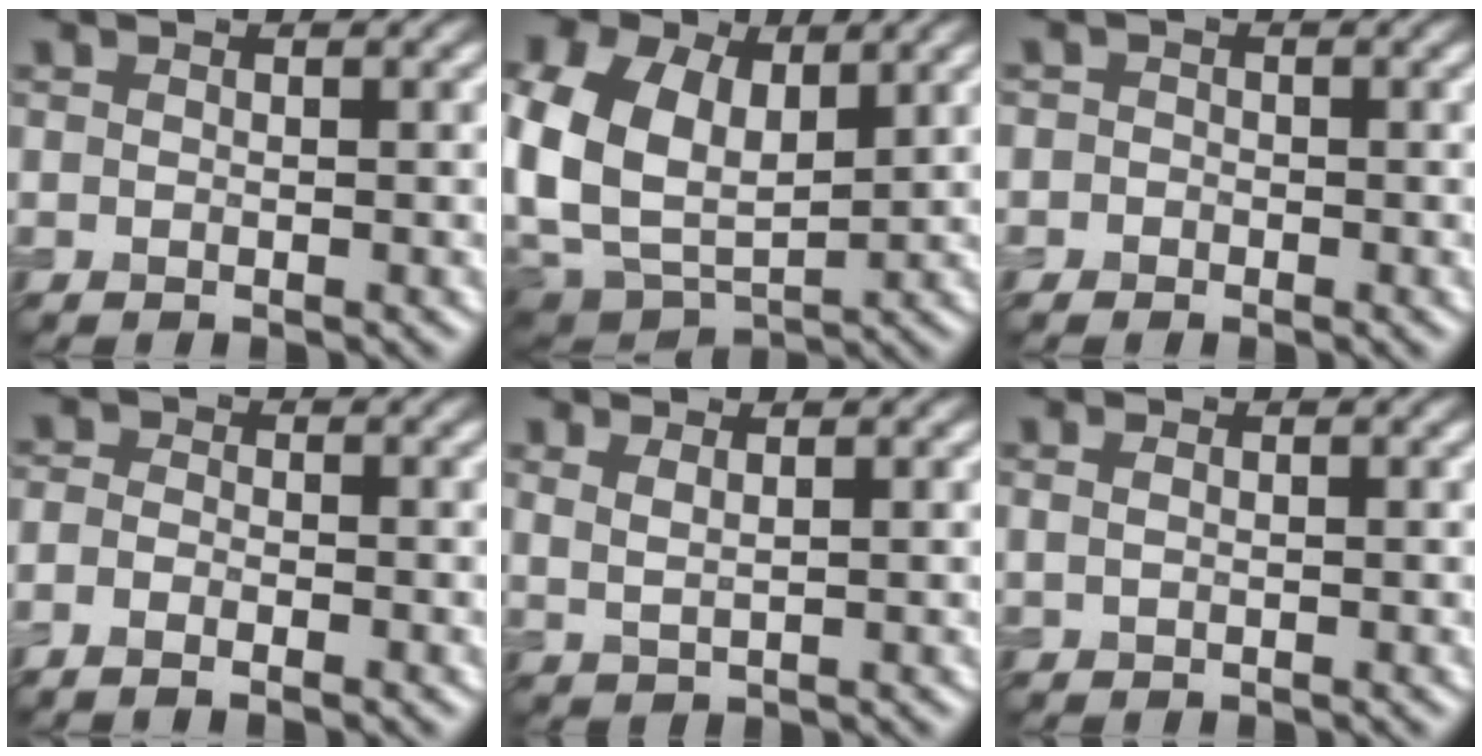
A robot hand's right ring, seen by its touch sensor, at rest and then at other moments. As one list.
[{"total": 14.9, "force": [3.0, 10.5, 10.1], "torque": [-0.227, 0.020, 0.060]}, {"total": 1.3, "force": [-0.3, 1.2, 0.3], "torque": [0.012, 0.002, -0.019]}, {"total": 2.5, "force": [-1.3, 1.2, 1.9], "torque": [-0.027, 0.003, -0.025]}, {"total": 1.8, "force": [1.1, 0.7, 1.3], "torque": [-0.021, -0.005, 0.021]}, {"total": 0.8, "force": [0.3, 0.5, 0.6], "torque": [-0.015, -0.001, 0.007]}]